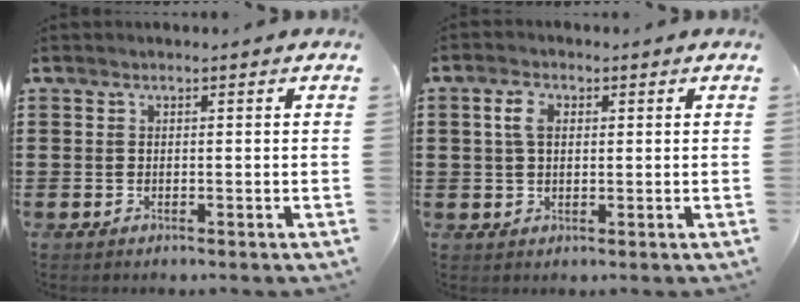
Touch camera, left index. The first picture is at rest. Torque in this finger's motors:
{"motor_torque": [0.80, 0.75, 0.25, -0.01]}